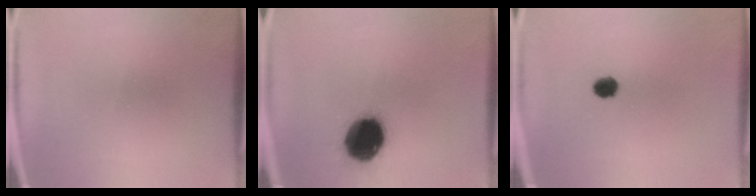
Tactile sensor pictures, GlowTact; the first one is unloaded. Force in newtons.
{"total": 16.8}
{"total": 3.1}